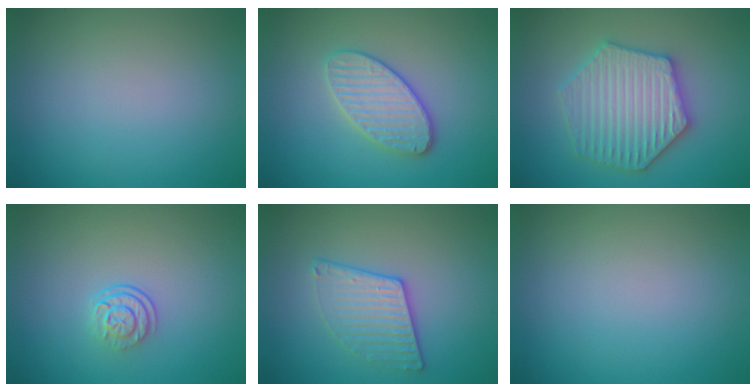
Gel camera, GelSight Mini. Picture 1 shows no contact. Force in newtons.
{"total": 3.7, "press": 3.5, "slide": 1.2}
{"total": 6.2, "press": 6.2, "slide": 1.0}
{"total": 2.5, "press": 1.8, "slide": 1.8}
{"total": 3.1, "press": 2.9, "slide": 1.1}
{"total": 0.0}